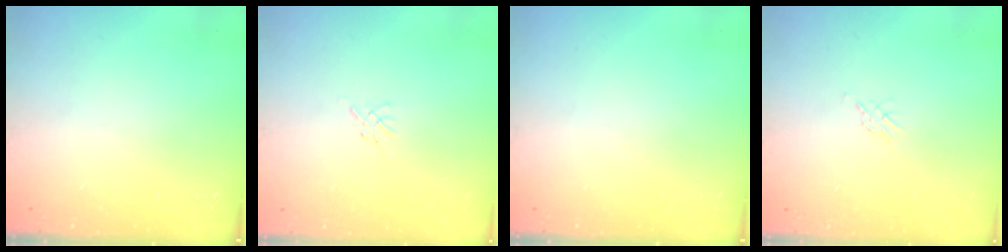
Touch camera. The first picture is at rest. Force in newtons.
{"total": 0.0}
{"total": 0.0}
{"total": 1.4, "press": 1.4, "slide": 0.2}